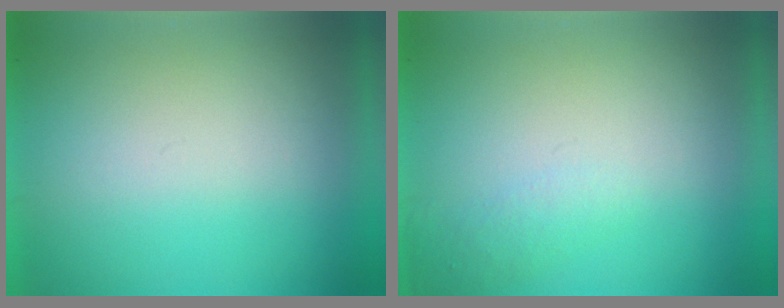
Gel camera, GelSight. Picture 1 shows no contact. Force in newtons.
{"total": 1.2}